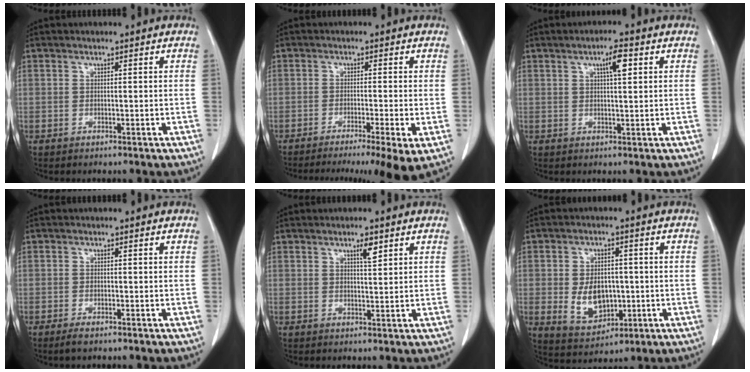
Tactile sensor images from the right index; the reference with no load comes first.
{"total": 10.2, "force": [-6.9, -0.1, 7.5], "torque": [-0.097, -0.015, -0.106]}
{"total": 3.8, "force": [1.5, 0.5, 3.5], "torque": [-0.060, 0.003, 0.024]}
{"total": 1.5, "force": [-1.1, 0.3, 1.0], "torque": [-0.023, -0.005, -0.019]}
{"total": 2.7, "force": [1.6, 0.8, 2.0], "torque": [-0.034, -0.004, 0.026]}
{"total": 7.8, "force": [-0.9, 5.4, 5.6], "torque": [-0.103, 0.001, -0.001]}